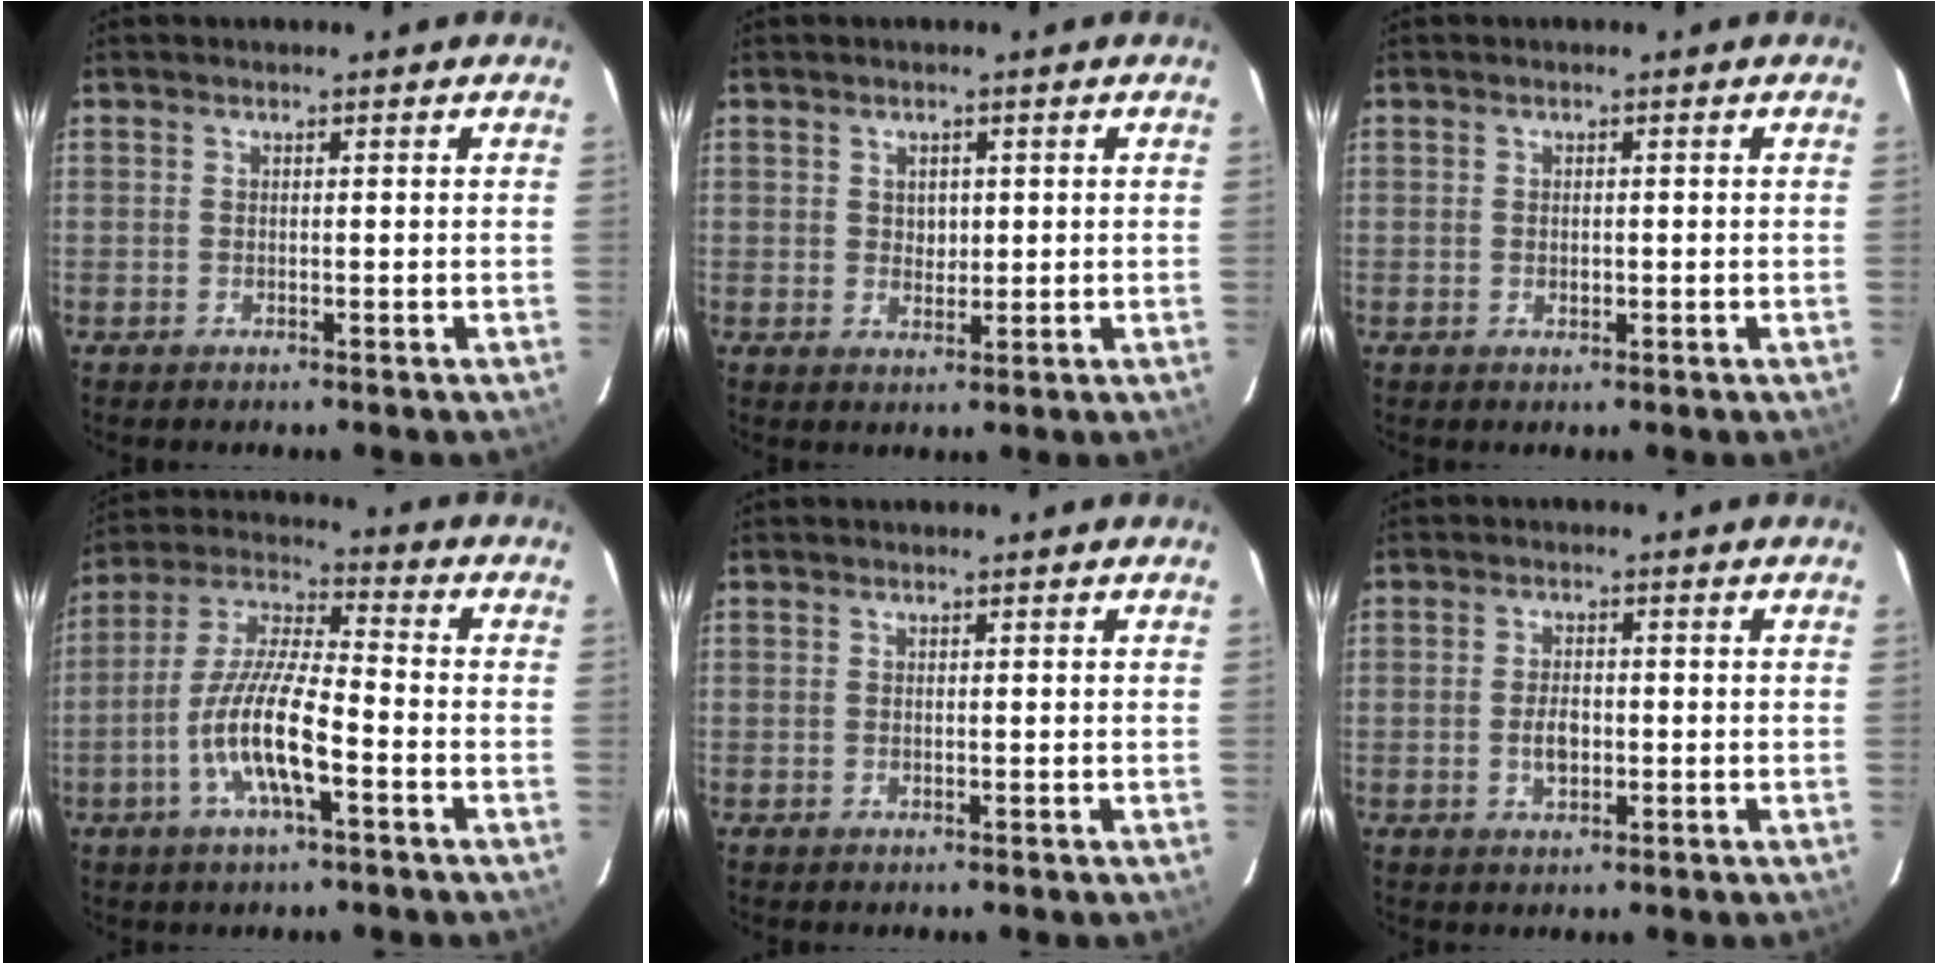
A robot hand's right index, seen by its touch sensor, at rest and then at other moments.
{"total": 2.4, "force": [0.6, 2.0, 1.1], "torque": [-0.013, 0.004, 0.011]}
{"total": 1.0, "force": [-0.1, 0.8, 0.5], "torque": [-0.006, 0.000, -0.001]}
{"total": 12.3, "force": [-4.9, 2.6, 11.0], "torque": [-0.227, -0.004, -0.095]}
{"total": 0.0}
{"total": 3.6, "force": [-0.8, 2.2, 2.7], "torque": [-0.051, 0.002, -0.011]}